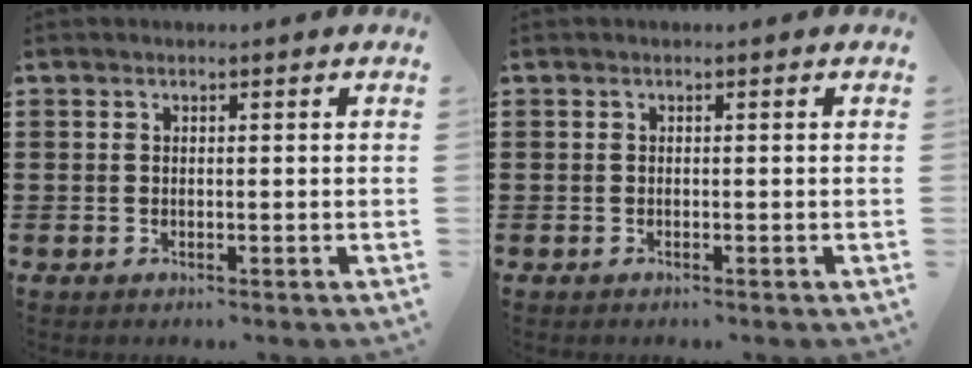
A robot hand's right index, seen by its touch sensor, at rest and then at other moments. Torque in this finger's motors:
{"motor_torque": [-0.01, -0.01, 0.00, 0.00]}